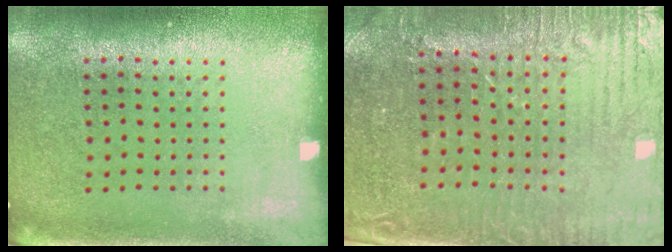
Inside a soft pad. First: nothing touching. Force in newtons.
{"total": 3.8, "press": 3.4, "slide": 1.9}